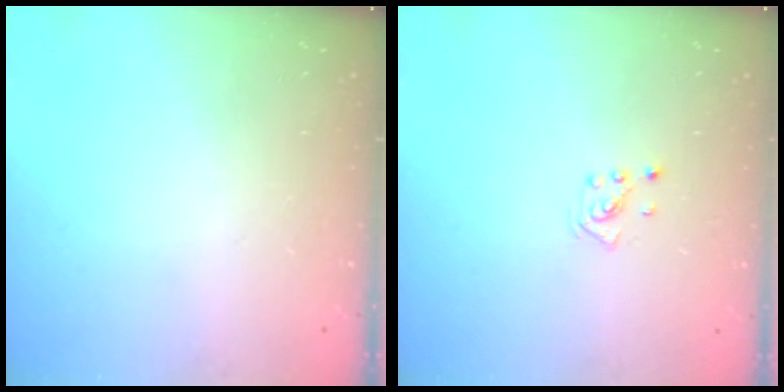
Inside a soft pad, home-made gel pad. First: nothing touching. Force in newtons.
{"total": 2.2, "press": 2.2, "slide": 0.6}